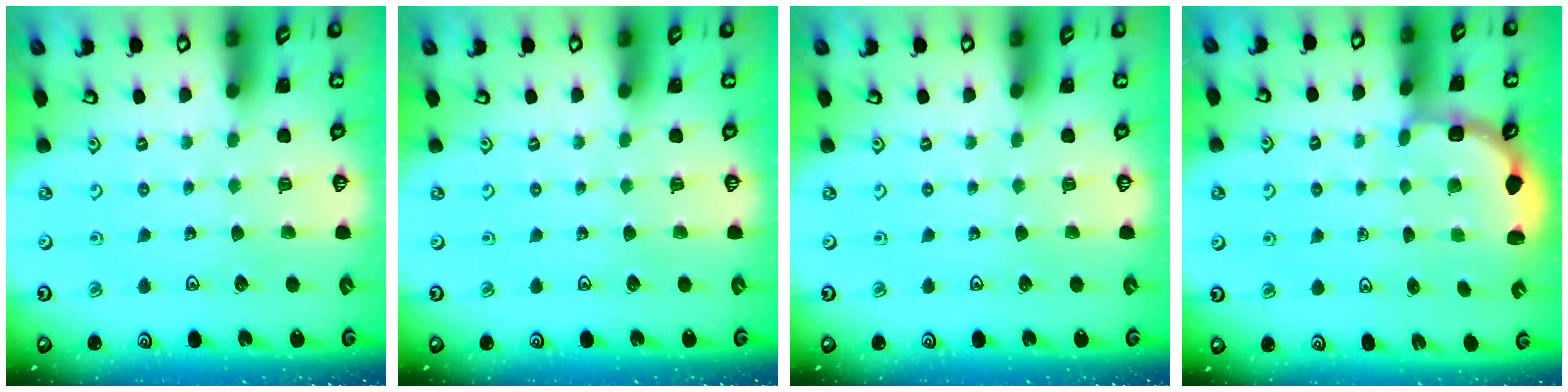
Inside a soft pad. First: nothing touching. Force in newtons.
{"total": 0.0}
{"total": 0.0}
{"total": 3.0, "press": 2.3, "slide": 1.8}